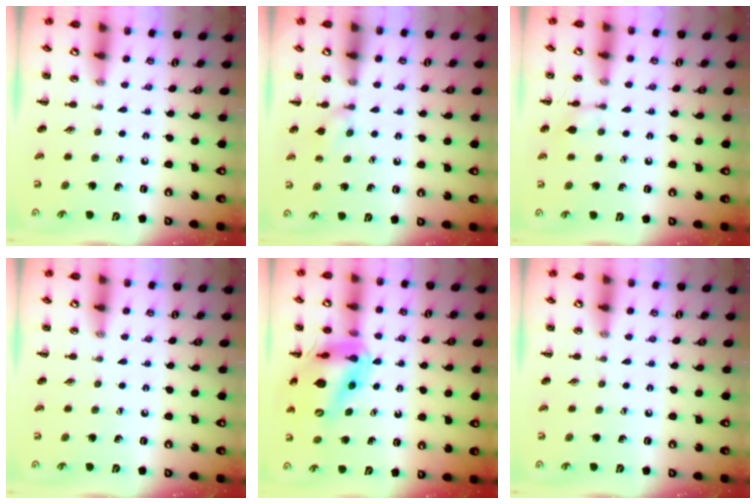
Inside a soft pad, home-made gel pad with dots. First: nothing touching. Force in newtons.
{"total": 5.5, "press": 5.2, "slide": 1.7}
{"total": 6.5, "press": 6.4, "slide": 0.7}
{"total": 0.0}
{"total": 15.6, "press": 14.9, "slide": 4.5}
{"total": 0.0}